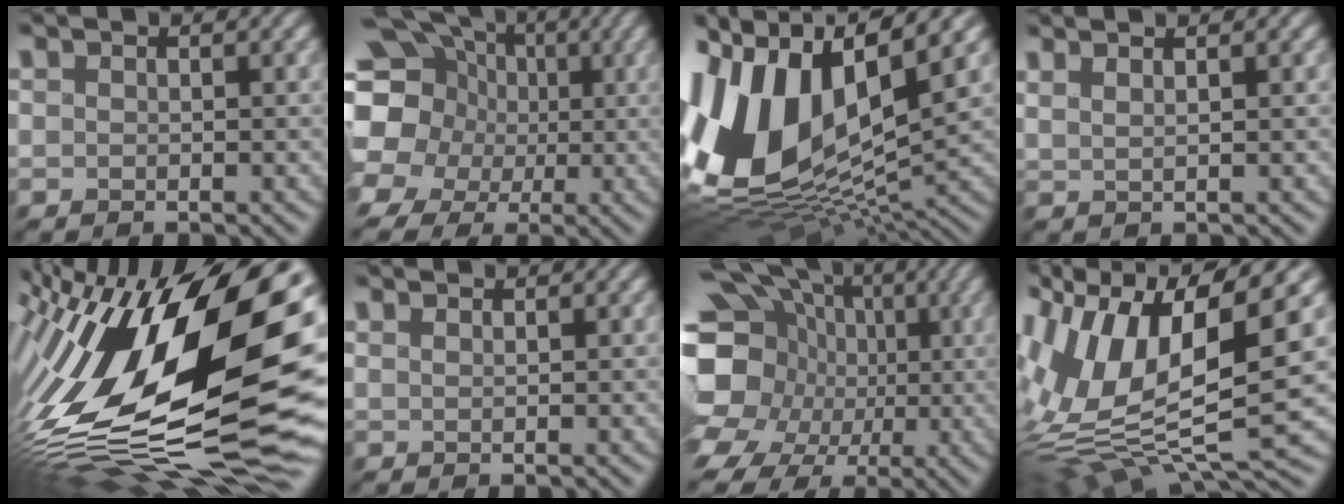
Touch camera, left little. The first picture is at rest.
{"total": 19.4, "force": [3.7, 17.4, 7.8], "torque": [-0.191, 0.016, 0.021]}
{"total": 15.1, "force": [1.7, 8.3, 12.6], "torque": [-0.269, 0.014, 0.019]}
{"total": 3.0, "force": [1.8, 1.1, 2.1], "torque": [-0.008, 0.021, -0.005]}
{"total": 20.5, "force": [-0.5, 9.4, 18.2], "torque": [-0.340, -0.013, -0.022]}
{"total": 0.0}
{"total": 18.4, "force": [-1.4, 16.0, 8.9], "torque": [-0.195, -0.002, -0.057]}
{"total": 14.1, "force": [0.8, 6.2, 12.6], "torque": [-0.264, -0.002, 0.011]}